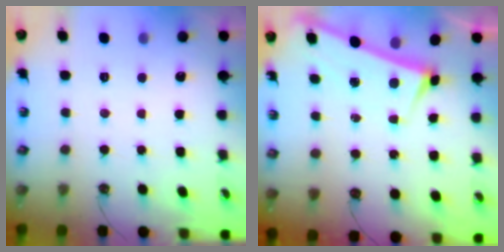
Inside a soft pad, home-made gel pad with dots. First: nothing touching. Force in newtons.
{"total": 3.1, "press": 3.1, "slide": 0.1}